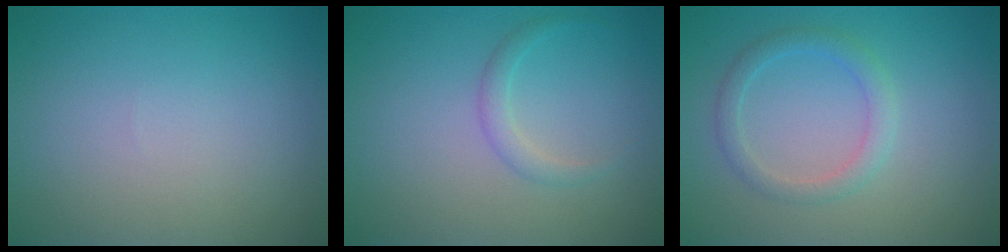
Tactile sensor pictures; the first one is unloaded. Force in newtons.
{"total": 1.4, "press": 1.3, "slide": 0.1}
{"total": 2.1, "press": 2.1, "slide": 0.1}